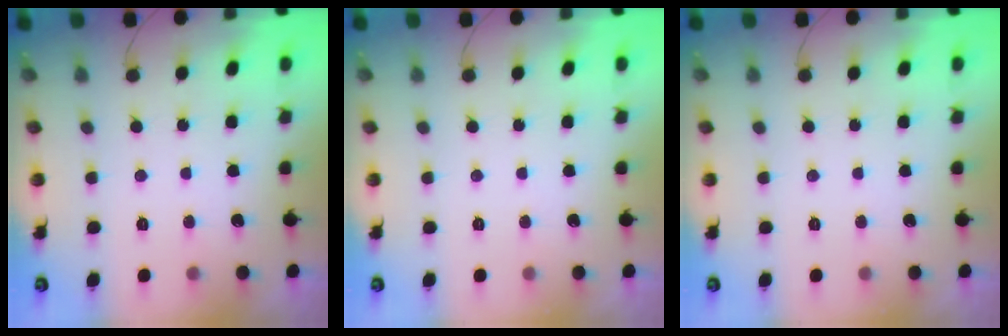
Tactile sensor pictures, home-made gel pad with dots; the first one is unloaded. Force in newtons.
{"total": 0.0}
{"total": 0.0}